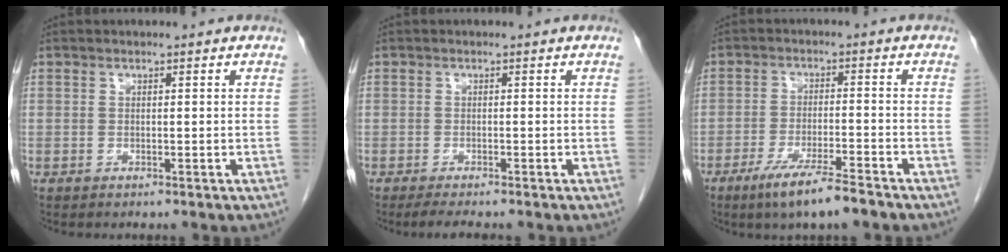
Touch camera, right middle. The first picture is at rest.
{"total": 3.0, "force": [-2.4, 0.3, 1.7], "torque": [-0.031, -0.008, -0.036]}
{"total": 7.9, "force": [-5.6, 0.5, 5.6], "torque": [-0.101, -0.017, -0.097]}